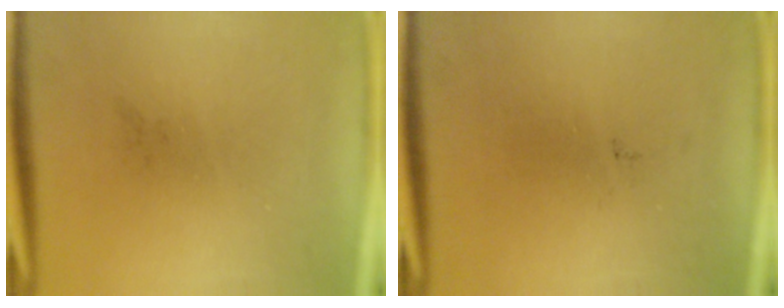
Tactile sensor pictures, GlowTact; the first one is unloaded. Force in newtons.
{"total": 0.0}